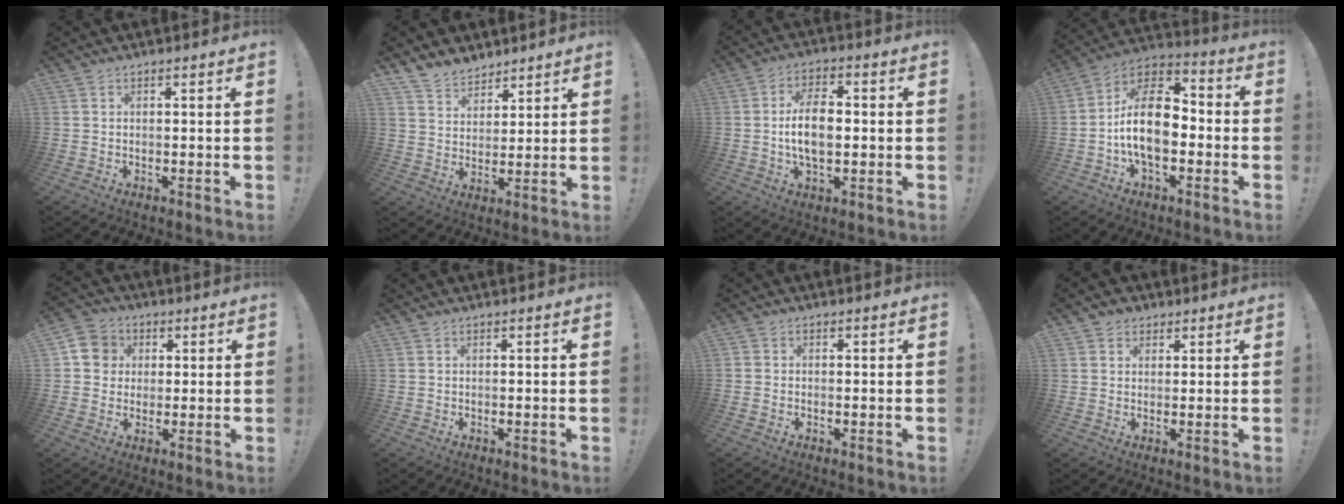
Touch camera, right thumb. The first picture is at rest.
{"total": 7.1, "force": [5.9, 3.8, 0.6], "torque": [-0.022, -0.044, 0.118]}
{"total": 10.4, "force": [-0.9, 5.7, 8.7], "torque": [-0.159, 0.002, -0.018]}
{"total": 17.5, "force": [-2.7, 10.1, 14.0], "torque": [-0.251, 0.023, -0.042]}
{"total": 8.6, "force": [1.8, 8.1, 2.5], "torque": [-0.024, 0.003, 0.037]}
{"total": 0.0}
{"total": 1.1, "force": [-0.6, 0.9, 0.2], "torque": [-0.006, 0.006, -0.010]}
{"total": 3.4, "force": [1.5, 3.0, 0.6], "torque": [-0.009, -0.002, 0.027]}